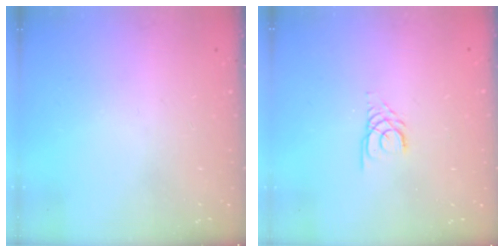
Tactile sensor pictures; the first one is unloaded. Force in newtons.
{"total": 3.0, "press": 2.9, "slide": 0.3}